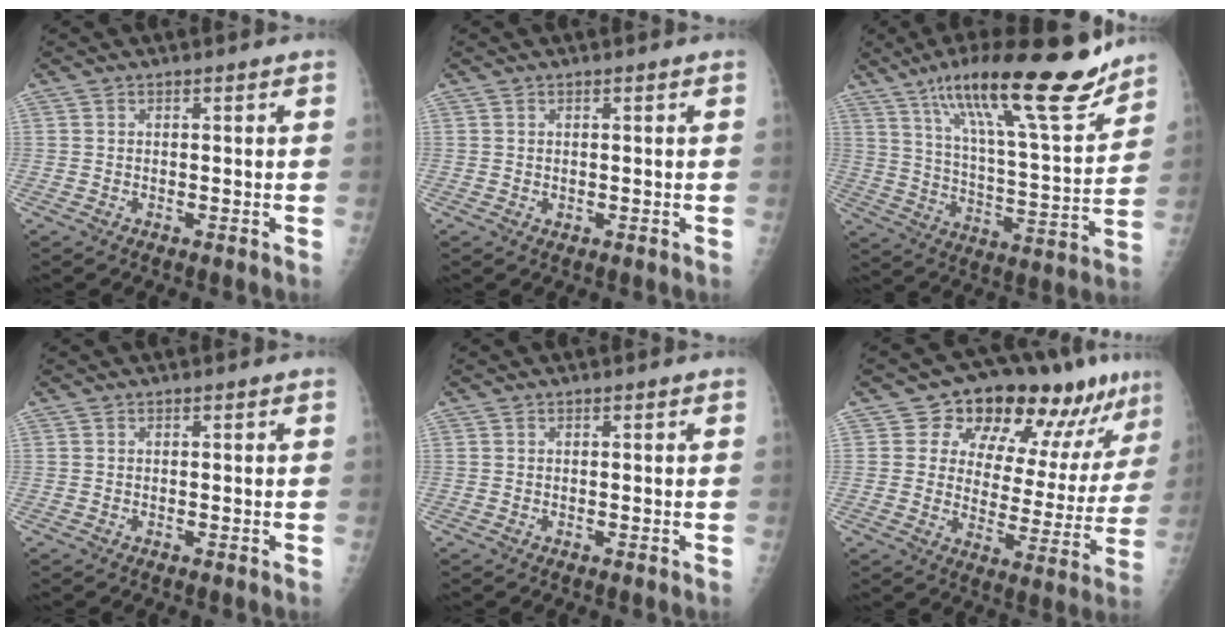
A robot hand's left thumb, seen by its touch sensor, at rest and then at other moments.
{"total": 0.6, "force": [0.2, 0.5, 0.3], "torque": [0.000, -0.001, 0.003]}
{"total": 24.4, "force": [16.9, 4.6, 17.0], "torque": [-0.253, -0.066, 0.278]}
{"total": 0.0}
{"total": 0.0}
{"total": 18.4, "force": [11.5, 9.2, 11.0], "torque": [-0.098, -0.037, 0.163]}